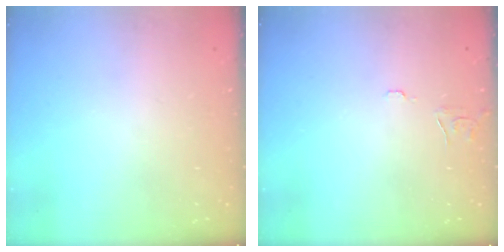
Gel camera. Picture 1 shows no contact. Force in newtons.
{"total": 5.8, "press": 5.8, "slide": 0.5}